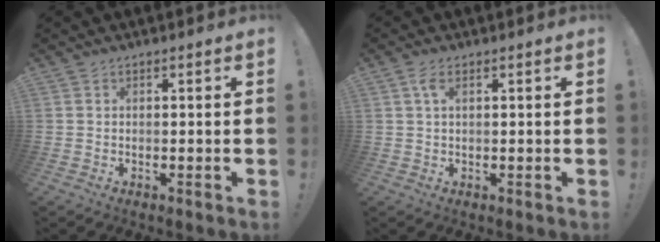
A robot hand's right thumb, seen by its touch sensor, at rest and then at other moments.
{"total": 3.0, "force": [1.2, 1.3, 2.5], "torque": [-0.045, 0.001, 0.019]}